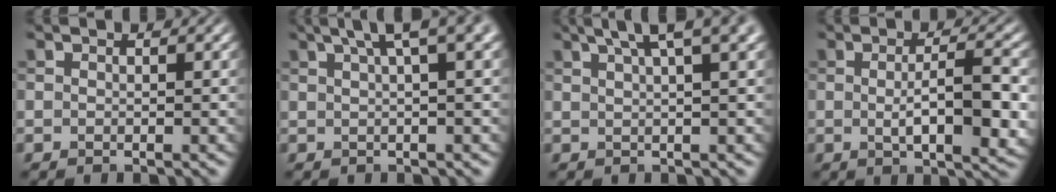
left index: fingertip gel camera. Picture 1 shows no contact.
{"total": 5.8, "force": [3.1, 1.4, 4.7], "torque": [-0.050, 0.026, 0.046]}
{"total": 6.7, "force": [4.2, 1.7, 4.9], "torque": [-0.050, 0.029, 0.047]}
{"total": 6.9, "force": [-0.5, 2.0, 6.6], "torque": [-0.105, -0.009, -0.003]}